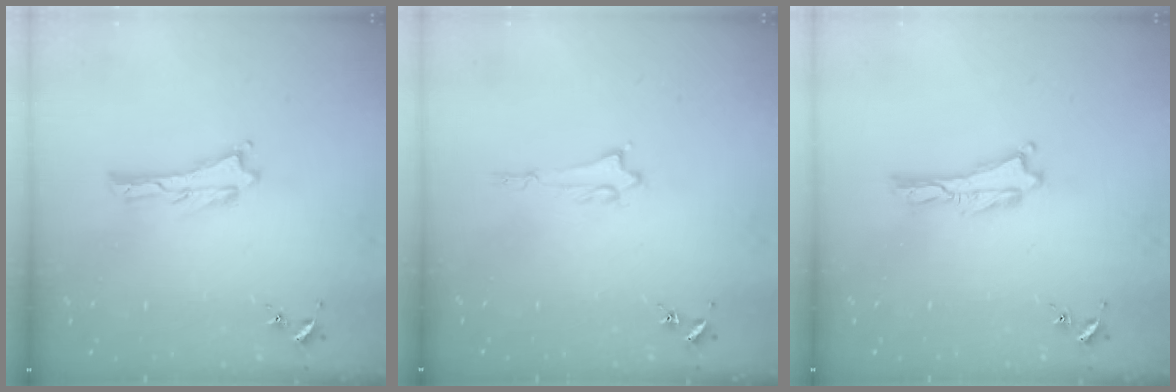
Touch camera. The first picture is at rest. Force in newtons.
{"total": 1.2, "press": 1.2, "slide": 0.1}
{"total": 0.0}